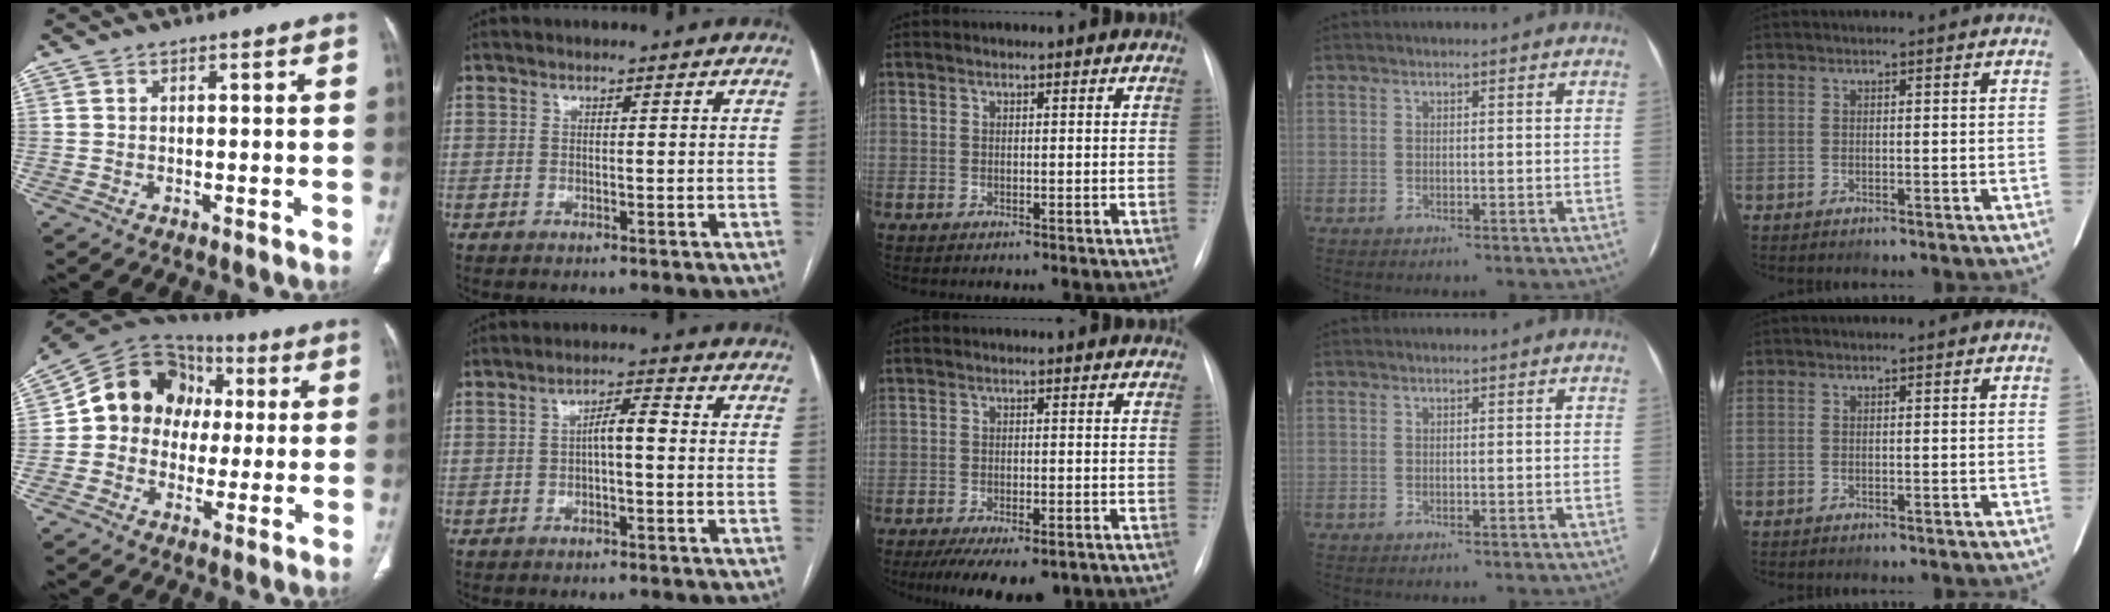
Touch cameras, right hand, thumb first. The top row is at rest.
{"thumb": {"total": 15.6, "force": [1.5, 13.3, 8.0], "torque": [-0.098, 0.033, 0.018]}, "index": {"total": 3.6, "force": [-0.2, 0.8, 3.5], "torque": [-0.057, 0.013, -0.004]}, "middle": {"total": 10.7, "force": [-7.7, 3.8, 6.4], "torque": [-0.090, -0.012, -0.108]}}